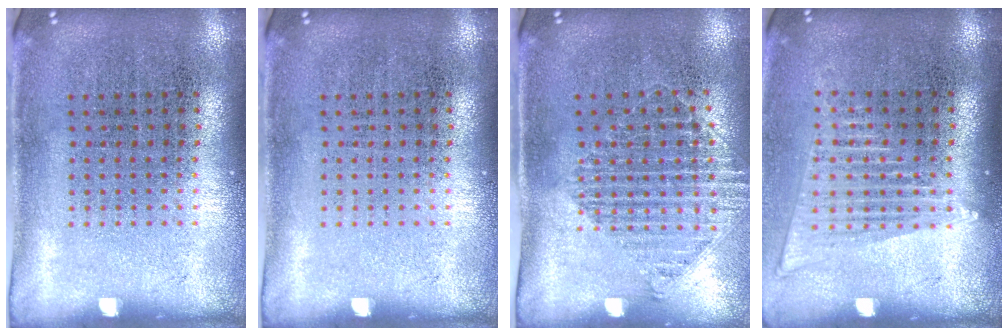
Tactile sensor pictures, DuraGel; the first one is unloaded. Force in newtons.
{"total": 0.0}
{"total": 1.3, "press": 1.1, "slide": 0.7}
{"total": 1.6, "press": 1.4, "slide": 0.7}